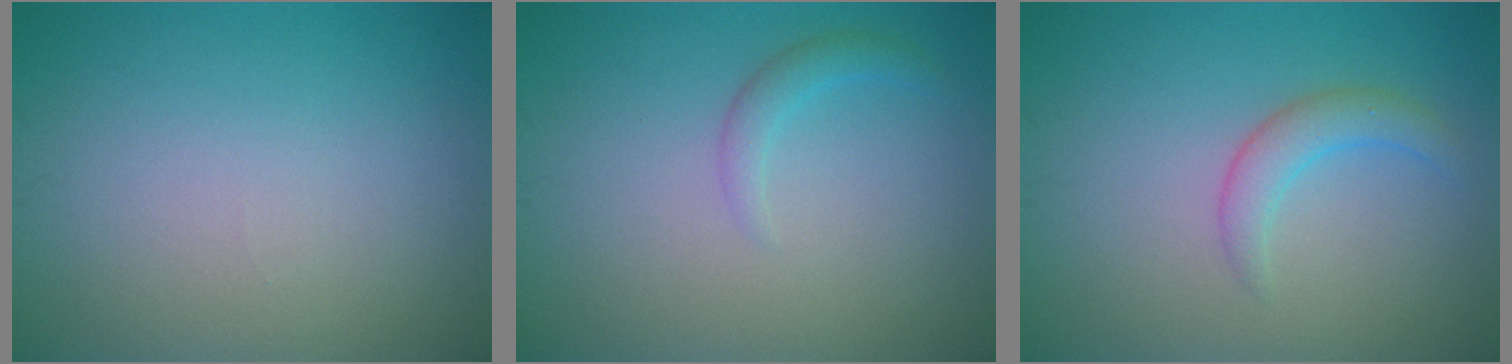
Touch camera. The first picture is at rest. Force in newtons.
{"total": 1.5, "press": 1.5, "slide": 0.0}
{"total": 2.4, "press": 2.4, "slide": 0.0}